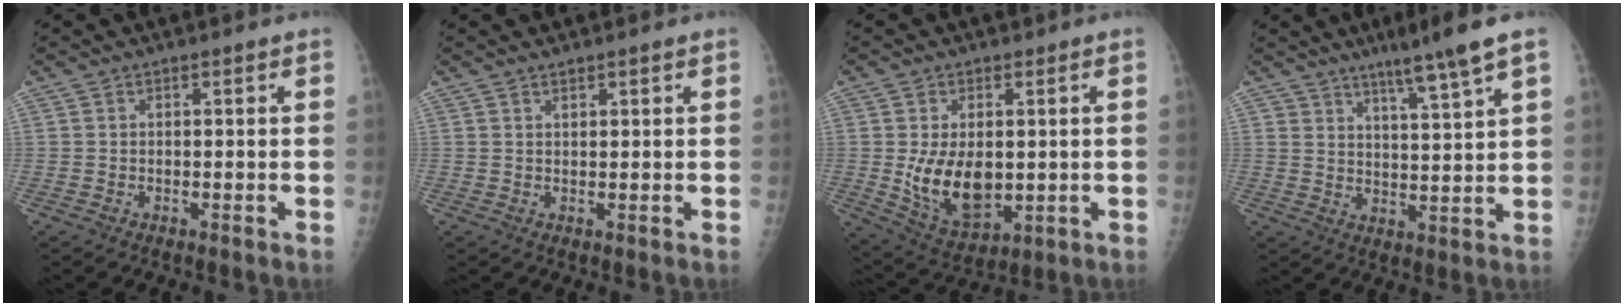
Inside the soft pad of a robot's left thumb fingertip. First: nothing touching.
{"total": 1.1, "force": [0.9, 0.5, 0.4], "torque": [-0.001, -0.005, 0.012]}
{"total": 11.7, "force": [-0.3, 7.5, 9.0], "torque": [-0.129, -0.019, 0.016]}
{"total": 8.4, "force": [5.8, -0.1, 6.1], "torque": [-0.096, -0.035, 0.095]}